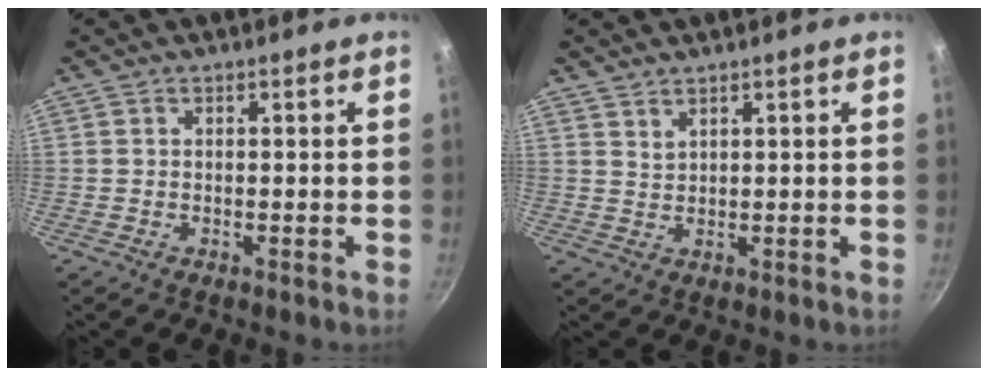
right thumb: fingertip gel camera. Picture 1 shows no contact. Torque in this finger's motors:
{"motor_torque": [-0.18, 0.20, -0.09, 0.24, 0.08]}